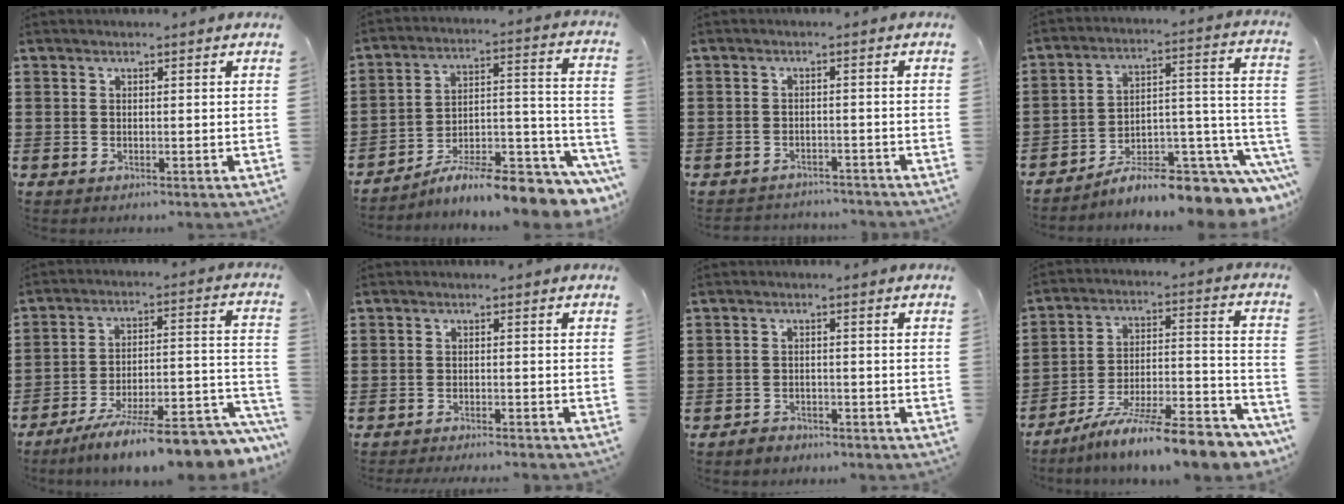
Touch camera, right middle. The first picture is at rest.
{"total": 9.8, "force": [-8.5, 1.0, 4.8], "torque": [-0.065, 0.016, -0.161]}
{"total": 2.3, "force": [-2.2, 0.5, -0.4], "torque": [0.001, 0.003, -0.051]}
{"total": 7.6, "force": [-6.2, 2.2, 3.9], "torque": [-0.044, -0.006, -0.114]}
{"total": 12.7, "force": [-9.9, 0.8, 8.0], "torque": [-0.111, 0.021, -0.172]}
{"total": 1.9, "force": [-1.8, -0.1, -0.2], "torque": [0.000, 0.003, -0.041]}
{"total": 1.7, "force": [-1.5, 0.6, 0.0], "torque": [-0.006, 0.004, -0.035]}
{"total": 12.2, "force": [-10.2, 0.3, 6.6], "torque": [-0.096, 0.017, -0.189]}